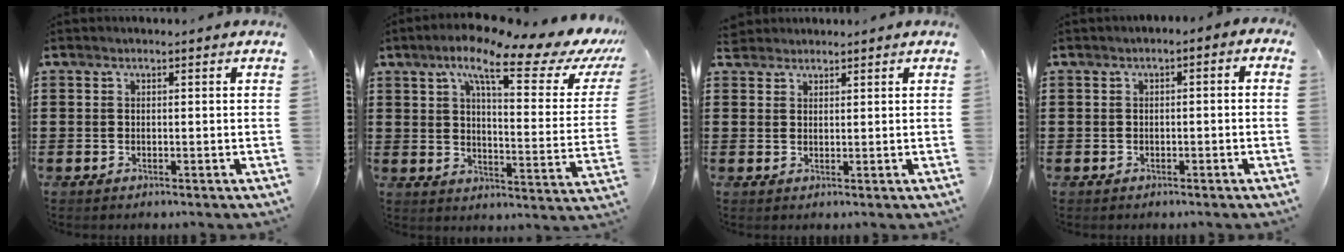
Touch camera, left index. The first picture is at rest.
{"total": 12.8, "force": [8.5, 2.0, 9.4], "torque": [-0.168, -0.033, 0.129]}
{"total": 2.1, "force": [1.7, 1.1, -0.3], "torque": [-0.002, 0.006, 0.034]}
{"total": 1.7, "force": [-1.5, 0.8, 0.0], "torque": [-0.007, 0.004, -0.033]}